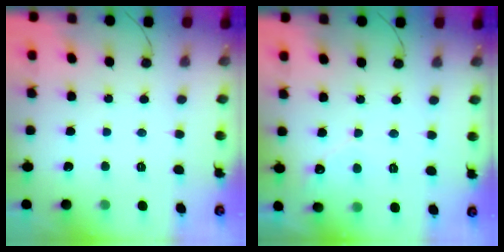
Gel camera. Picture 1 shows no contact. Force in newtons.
{"total": 3.1, "press": 3.1, "slide": 0.2}